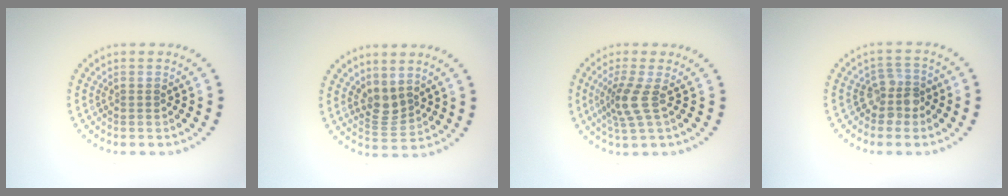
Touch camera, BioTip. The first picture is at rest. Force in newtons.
{"total": 2.2, "press": 1.7, "slide": 1.4}
{"total": 2.8, "press": 2.0, "slide": 2.0}
{"total": 2.5, "press": 2.0, "slide": 1.5}